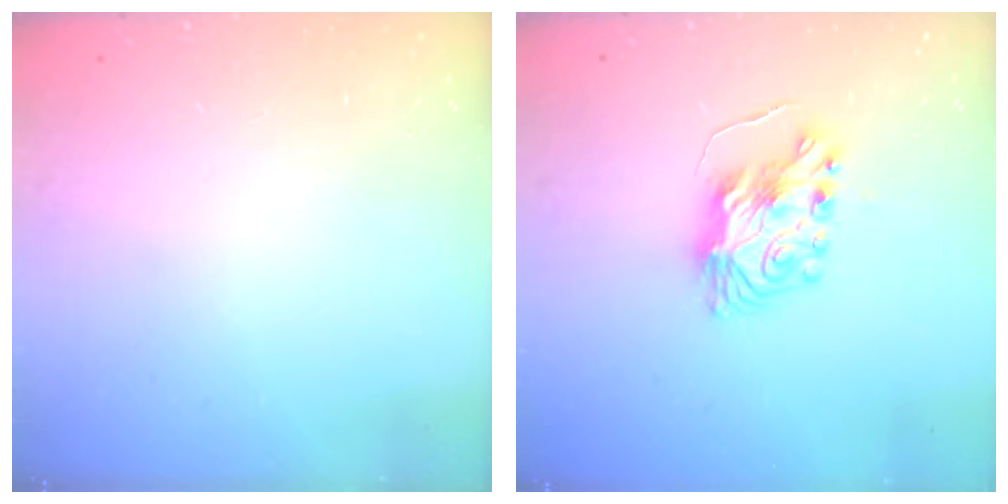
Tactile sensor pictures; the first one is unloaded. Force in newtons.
{"total": 8.2, "press": 8.2, "slide": 0.5}